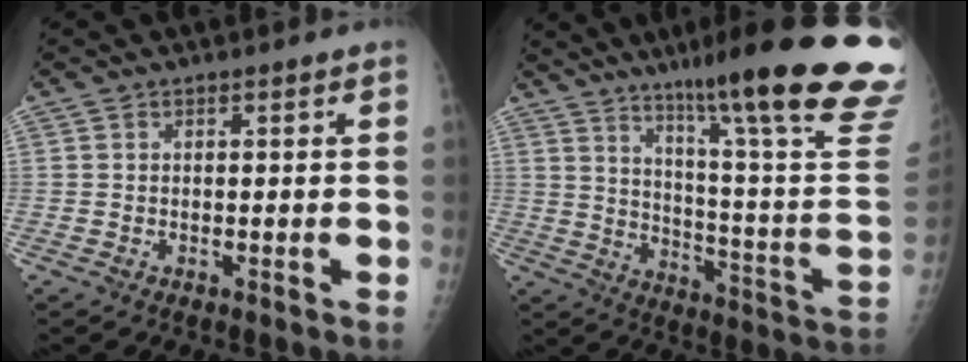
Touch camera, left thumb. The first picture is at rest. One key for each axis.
{"total": 29.7, "fx": 19.4, "fy": 2.5, "fz": 22.4, "tx": -0.261, "ty": -0.096, "tz": 0.274}